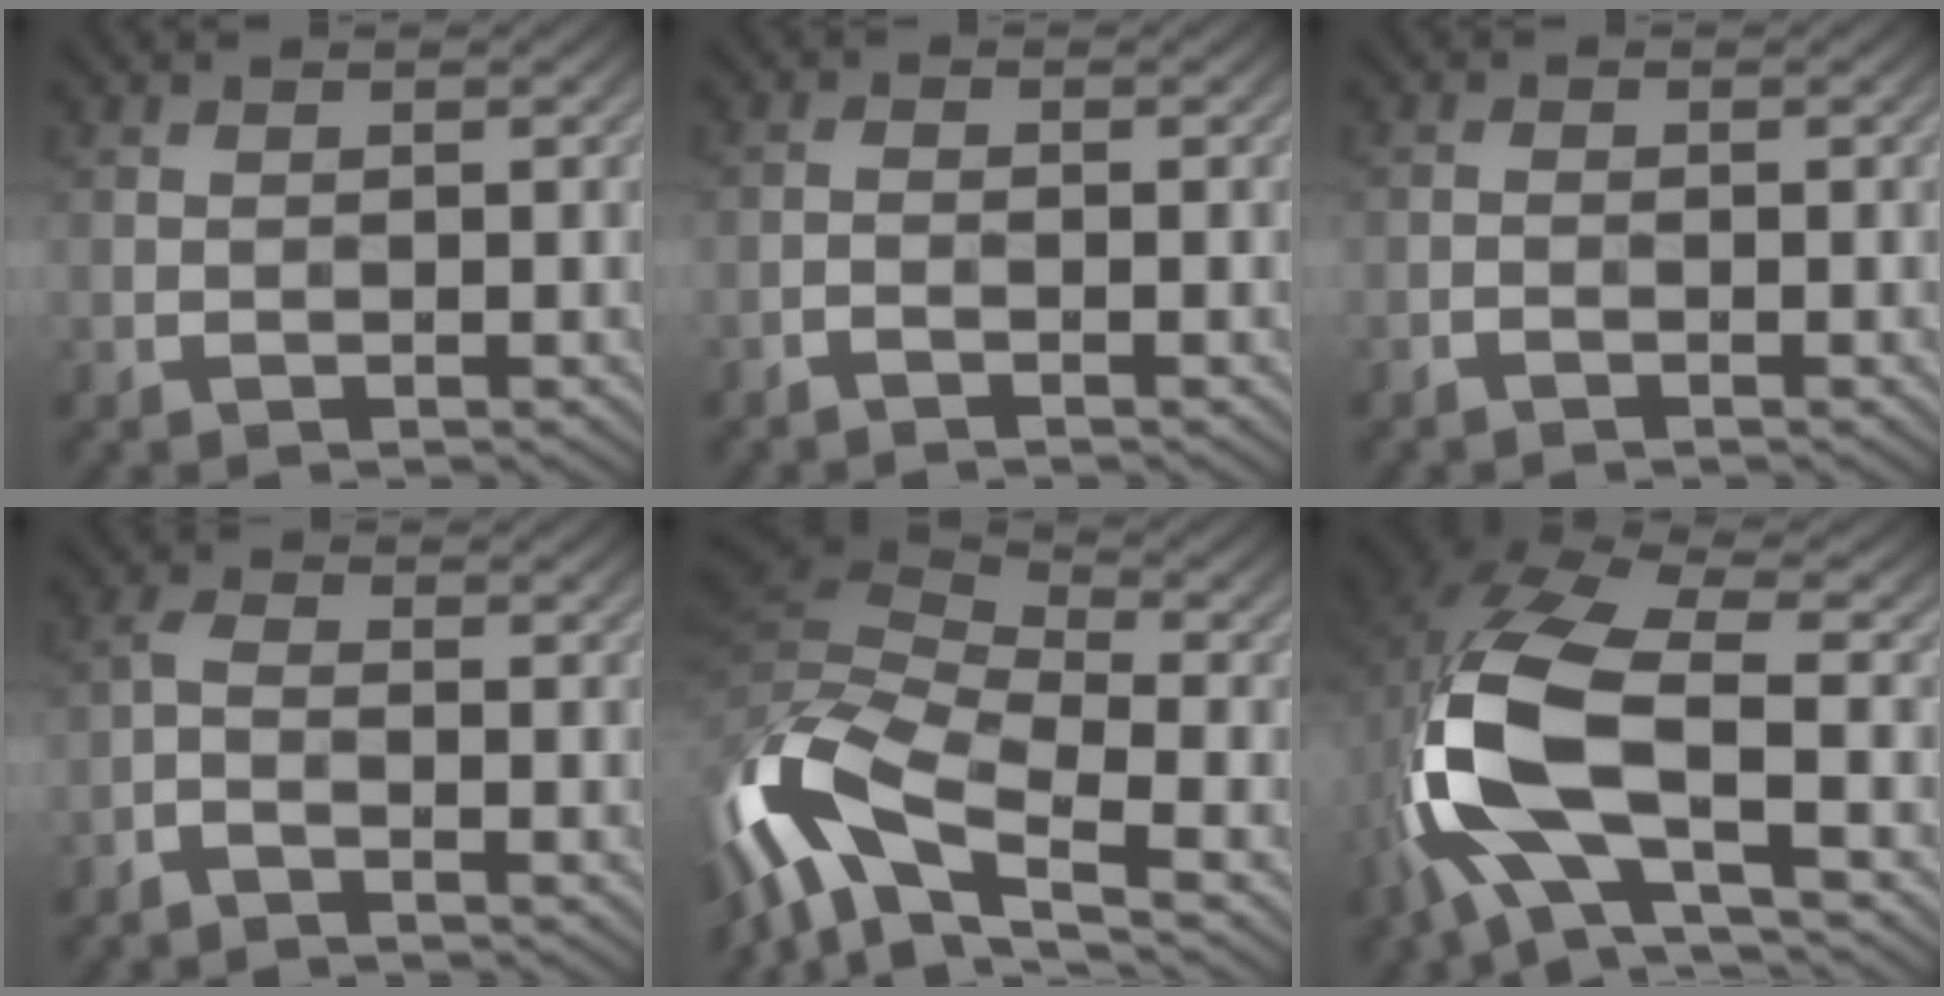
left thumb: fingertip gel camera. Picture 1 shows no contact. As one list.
[{"total": 1.1, "force": [-0.9, 0.1, 0.5], "torque": [-0.011, 0.002, -0.022]}, {"total": 0.7, "force": [-0.6, 0.0, 0.4], "torque": [-0.006, 0.001, -0.015]}, {"total": 1.9, "force": [-1.4, 0.3, 1.2], "torque": [-0.031, 0.001, -0.038]}, {"total": 14.1, "force": [-5.8, 6.2, 11.3], "torque": [-0.268, -0.006, -0.118]}, {"total": 14.6, "force": [-3.8, 6.2, 12.6], "torque": [-0.298, -0.005, -0.083]}]